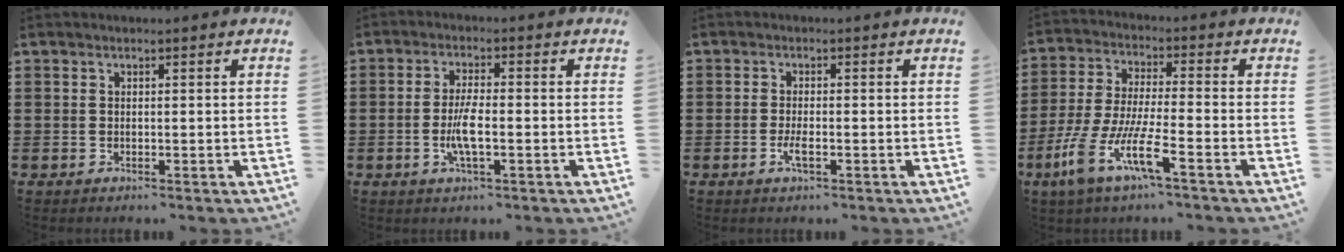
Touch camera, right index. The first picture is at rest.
{"total": 4.7, "force": [-1.3, 1.0, 4.4], "torque": [-0.097, -0.005, -0.029]}
{"total": 2.2, "force": [-0.9, 0.4, 2.0], "torque": [-0.042, -0.003, -0.017]}
{"total": 10.1, "force": [-5.8, 1.5, 8.1], "torque": [-0.196, -0.017, -0.117]}